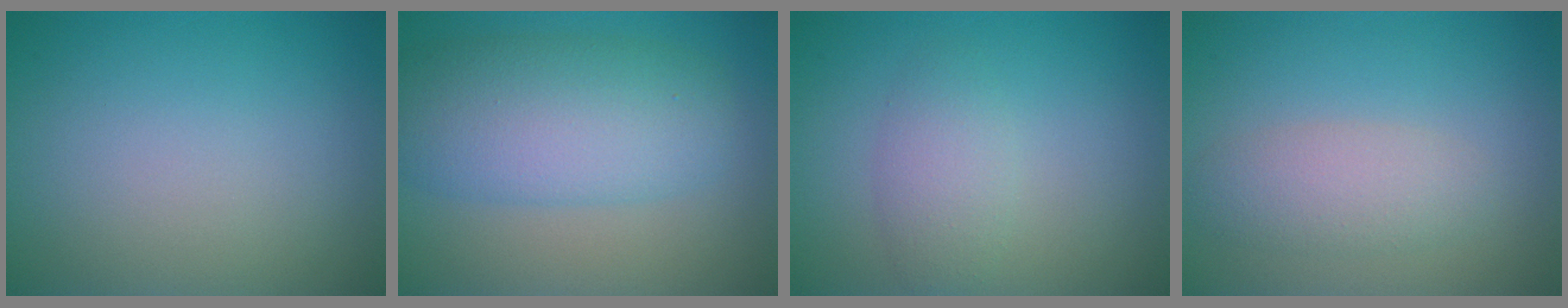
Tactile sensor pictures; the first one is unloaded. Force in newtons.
{"total": 7.6, "press": 7.6, "slide": 0.4}
{"total": 2.4, "press": 2.4, "slide": 0.0}
{"total": 2.8, "press": 2.8, "slide": 0.3}